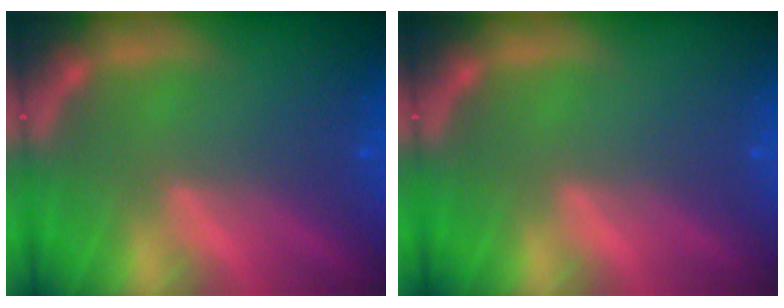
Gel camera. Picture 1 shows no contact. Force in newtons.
{"total": 0.0}